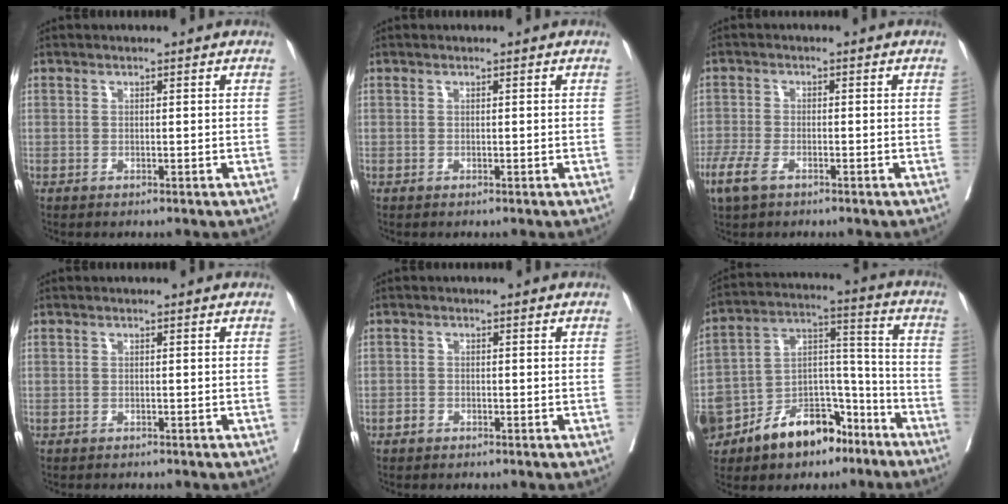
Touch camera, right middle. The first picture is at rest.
{"total": 0.0}
{"total": 3.9, "force": [-3.2, 0.5, 2.3], "torque": [-0.056, -0.006, -0.070]}
{"total": 1.1, "force": [-1.0, 0.3, 0.2], "torque": [-0.007, 0.000, -0.014]}
{"total": 0.9, "force": [-0.7, 0.5, 0.3], "torque": [-0.004, 0.004, -0.013]}
{"total": 23.0, "force": [-14.3, 12.6, 12.8], "torque": [-0.295, 0.019, -0.239]}